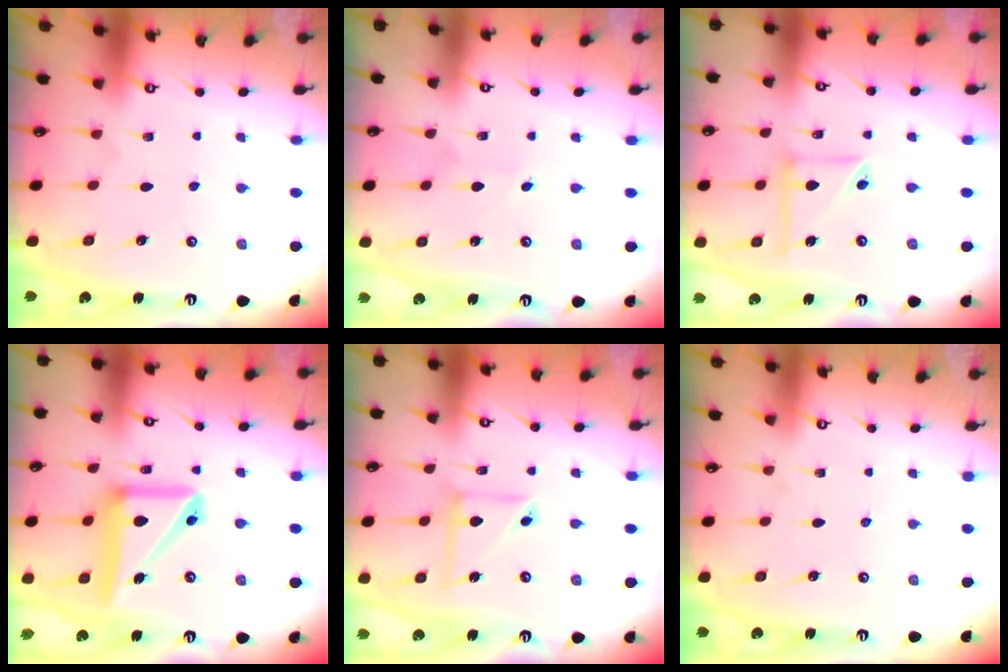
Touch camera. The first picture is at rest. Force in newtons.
{"total": 1.7, "press": 1.7, "slide": 0.1}
{"total": 9.6, "press": 9.6, "slide": 0.8}
{"total": 15.3, "press": 15.2, "slide": 1.7}
{"total": 7.8, "press": 7.8, "slide": 0.5}
{"total": 0.0}